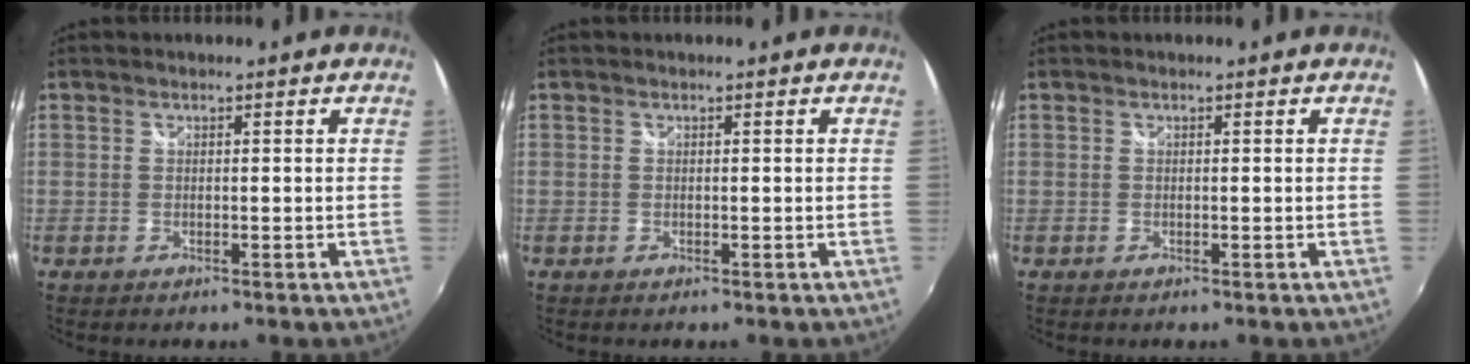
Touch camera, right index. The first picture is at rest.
{"total": 0.0}
{"total": 0.0}